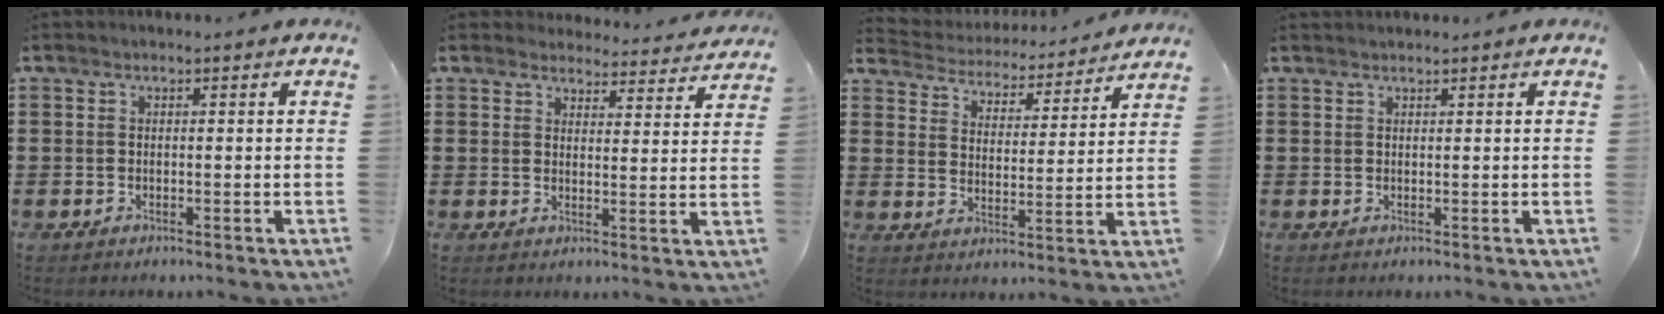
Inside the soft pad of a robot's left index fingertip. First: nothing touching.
{"total": 4.0, "force": [4.0, 0.5, 0.4], "torque": [-0.016, -0.024, 0.069]}
{"total": 3.7, "force": [3.7, 0.2, -0.2], "torque": [-0.021, -0.032, 0.057]}
{"total": 0.9, "force": [0.9, 0.0, 0.1], "torque": [-0.003, 0.000, 0.018]}